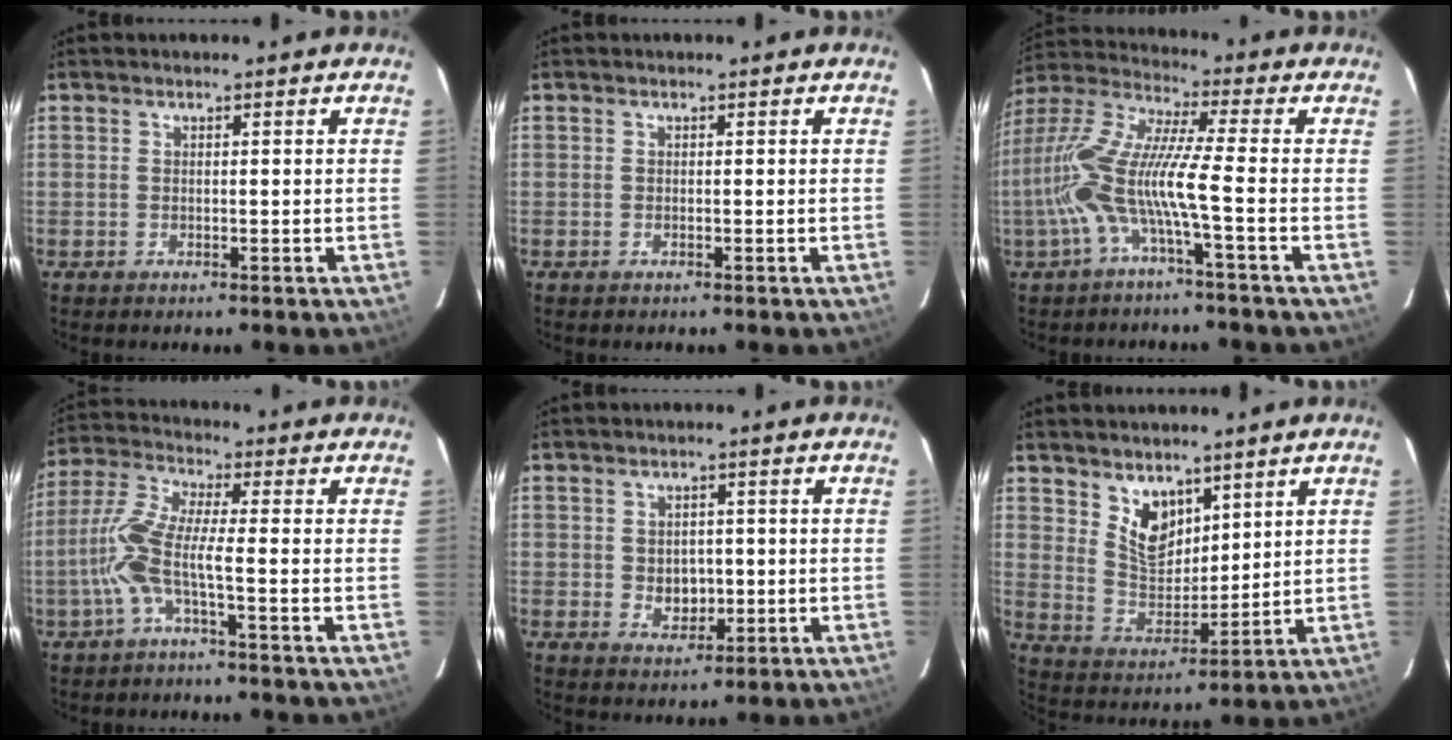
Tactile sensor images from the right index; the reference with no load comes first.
{"total": 0.0}
{"total": 12.9, "force": [-4.0, 0.0, 12.2], "torque": [-0.241, -0.001, -0.080]}
{"total": 8.1, "force": [-2.9, 0.4, 7.6], "torque": [-0.179, 0.005, -0.058]}
{"total": 4.4, "force": [-0.5, 3.6, 2.4], "torque": [-0.041, 0.000, 0.001]}
{"total": 8.3, "force": [5.3, 4.9, 4.1], "torque": [-0.063, 0.000, 0.111]}